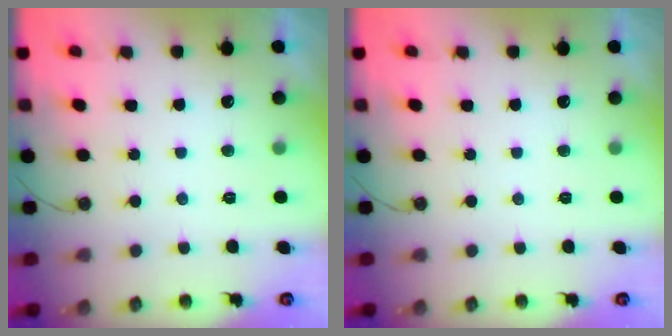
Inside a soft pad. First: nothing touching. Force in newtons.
{"total": 0.0}